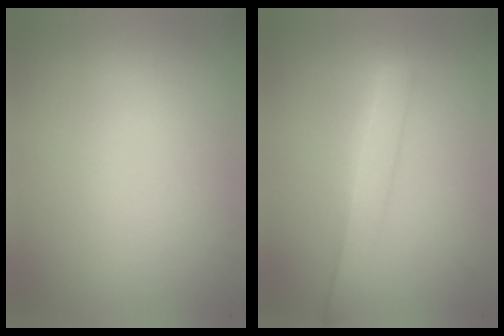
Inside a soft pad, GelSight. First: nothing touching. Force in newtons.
{"total": 2.2}